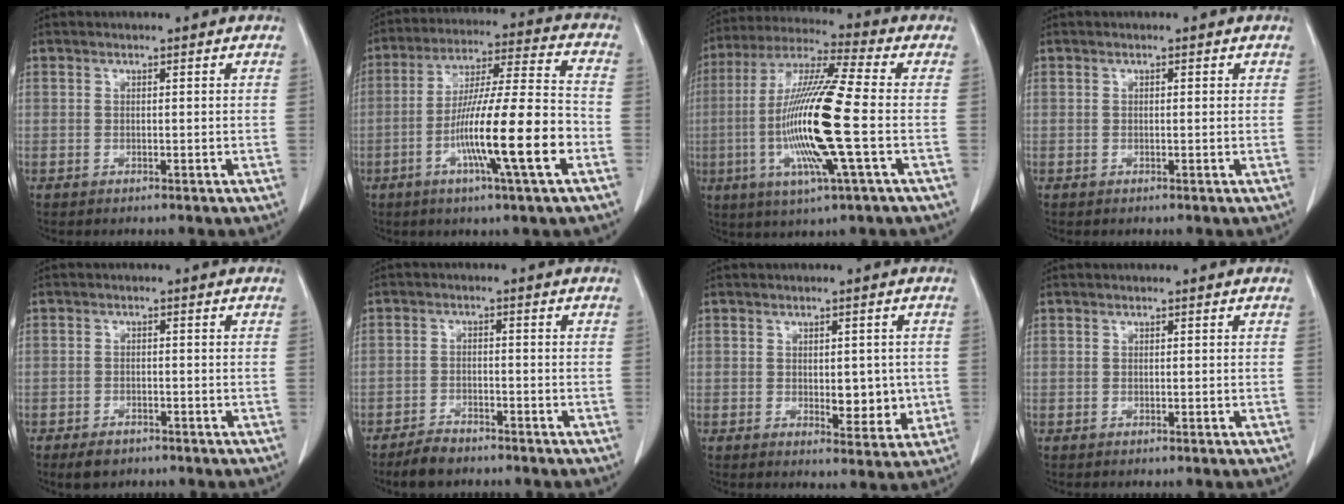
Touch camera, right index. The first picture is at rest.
{"total": 16.2, "force": [-5.3, 0.0, 15.3], "torque": [-0.267, -0.005, -0.093]}
{"total": 17.3, "force": [-2.9, 0.3, 17.1], "torque": [-0.347, -0.008, -0.062]}
{"total": 0.6, "force": [0.3, 0.2, 0.5], "torque": [-0.007, 0.003, 0.005]}
{"total": 3.2, "force": [-2.3, 1.8, 1.4], "torque": [-0.019, -0.001, -0.030]}
{"total": 4.1, "force": [-3.6, 1.5, 1.4], "torque": [-0.024, -0.003, -0.061]}
{"total": 5.6, "force": [-0.1, 2.8, 4.8], "torque": [-0.054, -0.006, 0.009]}
{"total": 0.0}